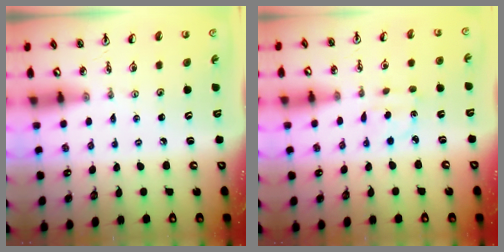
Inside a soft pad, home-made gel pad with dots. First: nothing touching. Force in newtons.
{"total": 3.0, "press": 3.0, "slide": 0.5}